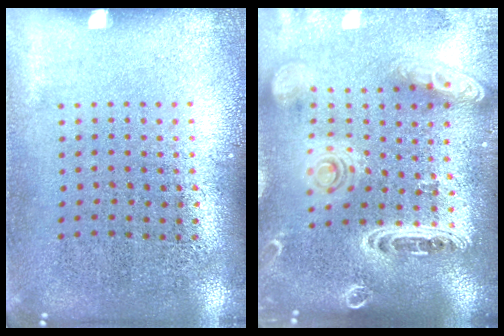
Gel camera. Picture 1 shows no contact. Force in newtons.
{"total": 2.6, "press": 2.3, "slide": 1.1}